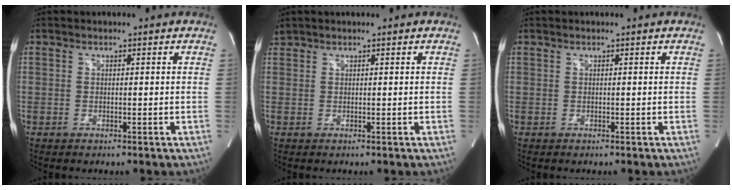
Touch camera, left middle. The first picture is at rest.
{"total": 0.7, "force": [0.7, 0.1, -0.1], "torque": [-0.006, 0.010, 0.018]}
{"total": 0.0}